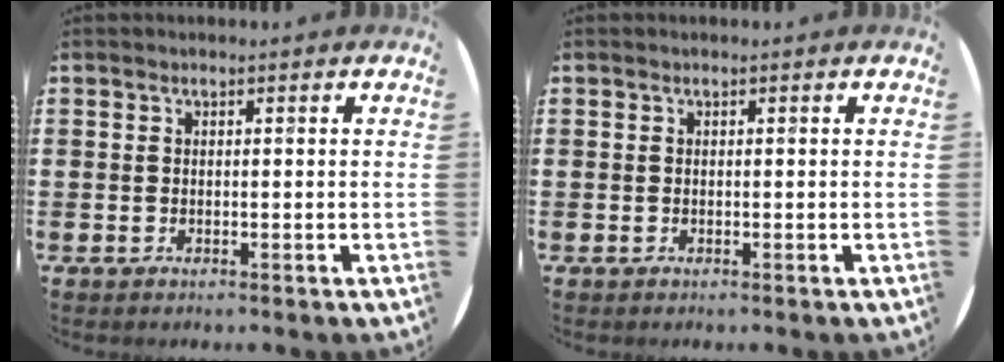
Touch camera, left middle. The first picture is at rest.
{"total": 0.0}